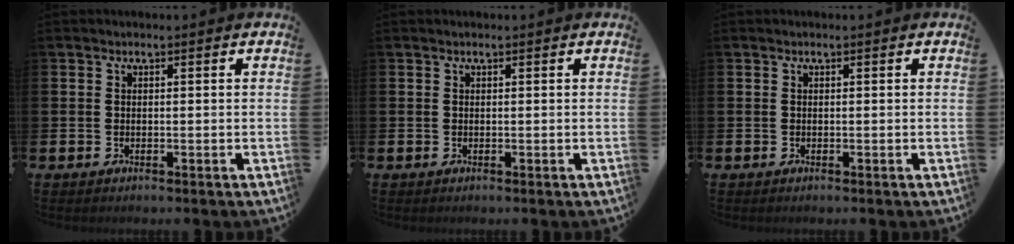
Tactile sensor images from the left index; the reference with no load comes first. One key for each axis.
{"total": 0.0}
{"total": 0.0}